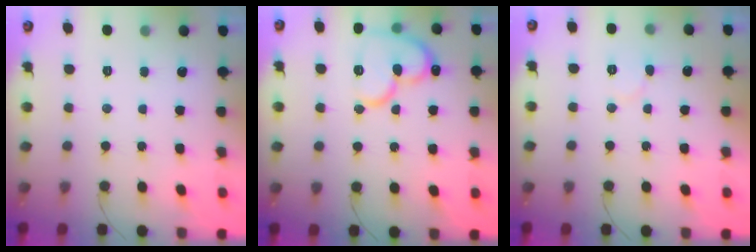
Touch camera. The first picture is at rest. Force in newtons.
{"total": 15.6, "press": 15.5, "slide": 1.8}
{"total": 5.2, "press": 5.2, "slide": 0.5}